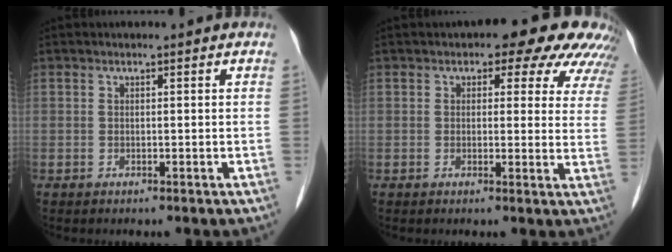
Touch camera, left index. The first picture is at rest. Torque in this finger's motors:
{"motor_torque": [1.07, -1.07, 0.22, 0.04]}